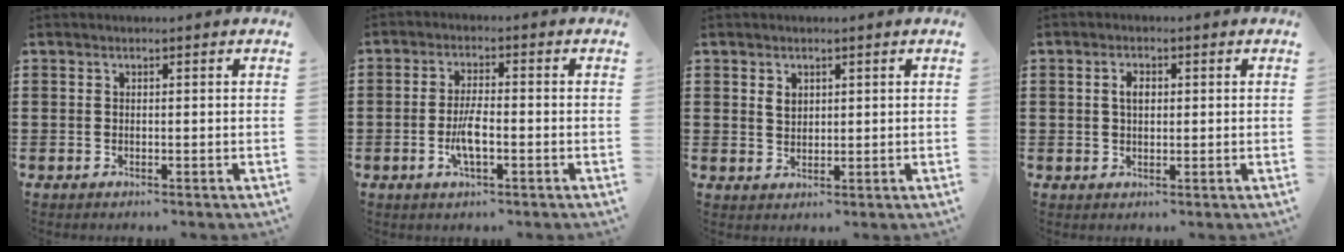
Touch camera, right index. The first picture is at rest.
{"total": 5.0, "force": [-1.6, 1.2, 4.6], "torque": [-0.099, -0.006, -0.033]}
{"total": 1.9, "force": [0.9, 1.3, 0.9], "torque": [-0.021, 0.005, 0.017]}
{"total": 2.4, "force": [0.4, 1.4, 1.9], "torque": [-0.041, 0.009, 0.006]}